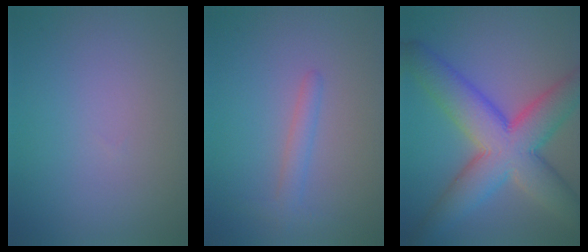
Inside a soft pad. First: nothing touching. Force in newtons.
{"total": 1.7, "press": 1.7, "slide": 0.1}
{"total": 10.8, "press": 10.8, "slide": 0.4}